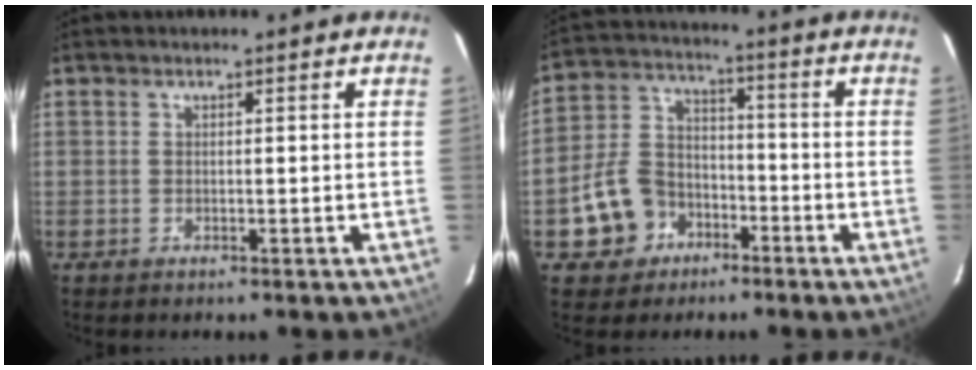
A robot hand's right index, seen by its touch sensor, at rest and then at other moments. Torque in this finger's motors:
{"motor_torque": [0.16, -0.01, -0.20, -0.21]}